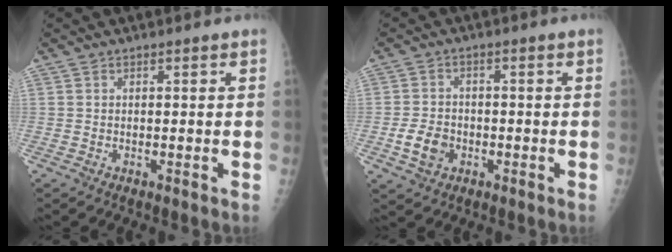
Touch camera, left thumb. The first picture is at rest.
{"total": 4.8, "force": [-1.6, 3.8, 2.6], "torque": [-0.038, 0.009, -0.027]}